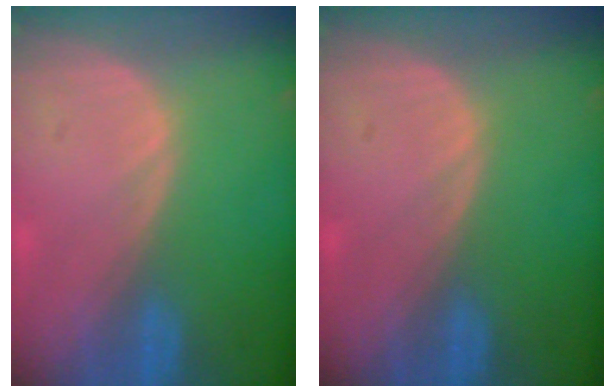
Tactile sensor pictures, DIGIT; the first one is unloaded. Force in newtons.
{"total": 0.0}